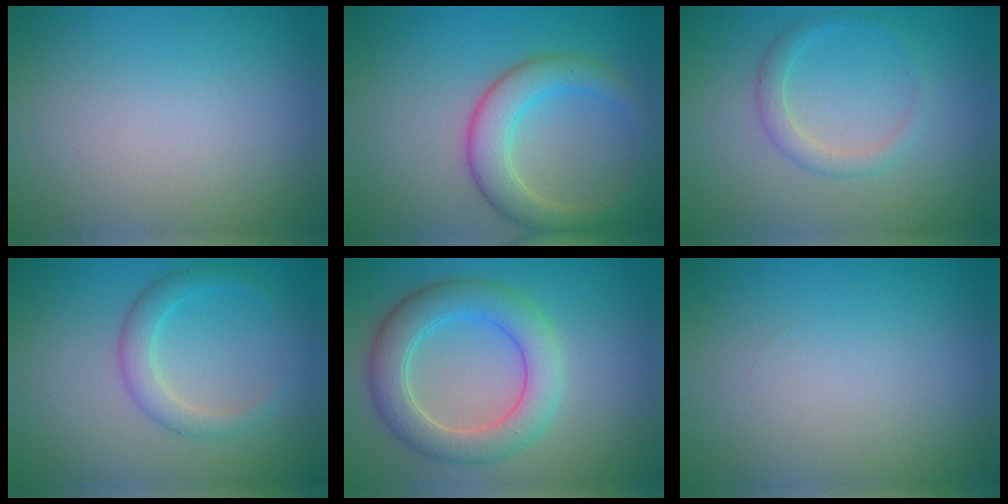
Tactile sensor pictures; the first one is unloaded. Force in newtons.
{"total": 4.6, "press": 4.6, "slide": 0.3}
{"total": 1.8, "press": 1.8, "slide": 0.2}
{"total": 2.5, "press": 2.5, "slide": 0.1}
{"total": 5.6, "press": 5.6, "slide": 0.4}
{"total": 0.0}